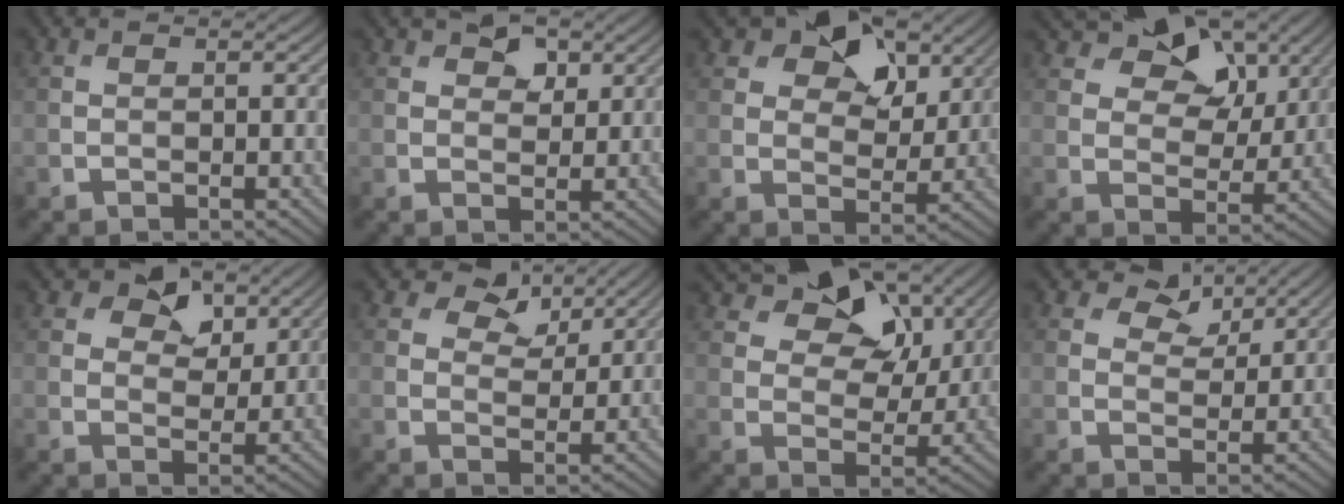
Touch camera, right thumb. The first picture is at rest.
{"total": 3.5, "force": [2.1, 2.1, 1.9], "torque": [-0.028, -0.004, 0.036]}
{"total": 9.6, "force": [5.5, 5.8, 5.4], "torque": [-0.079, -0.003, 0.080]}
{"total": 11.6, "force": [7.2, 6.4, 6.4], "torque": [-0.111, 0.001, 0.107]}
{"total": 6.6, "force": [3.9, 4.1, 3.4], "torque": [-0.049, -0.008, 0.061]}
{"total": 5.8, "force": [3.7, 3.3, 3.0], "torque": [-0.040, -0.001, 0.058]}
{"total": 13.9, "force": [8.5, 7.6, 7.9], "torque": [-0.140, 0.013, 0.122]}
{"total": 5.1, "force": [3.5, 2.9, 2.5], "torque": [-0.038, 0.001, 0.055]}